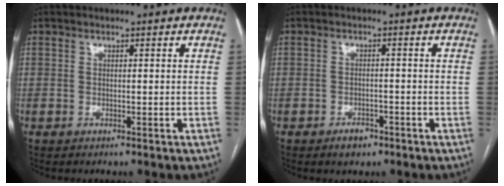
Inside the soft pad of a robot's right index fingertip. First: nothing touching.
{"total": 2.6, "force": [-1.8, 1.5, 1.2], "torque": [-0.013, 0.005, -0.022]}